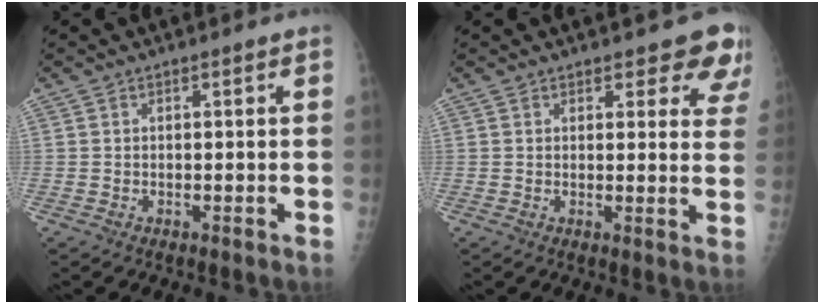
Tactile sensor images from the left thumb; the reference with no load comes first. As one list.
[{"total": 6.2, "force": [5.2, 2.7, 2.0], "torque": [0.022, -0.025, 0.045]}]